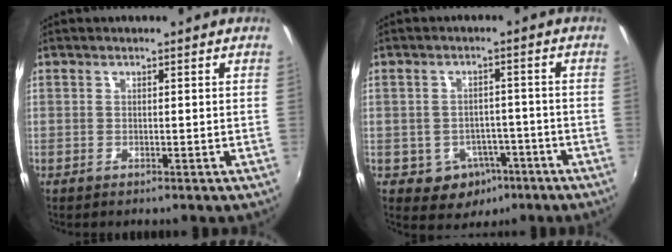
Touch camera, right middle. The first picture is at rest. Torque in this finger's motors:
{"motor_torque": [0.38, -0.39, 0.02, 0.01]}